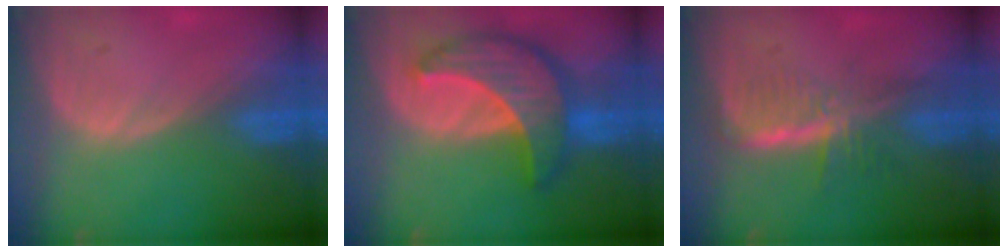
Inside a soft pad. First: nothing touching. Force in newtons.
{"total": 10.0, "press": 10.0, "slide": 0.7}
{"total": 6.0, "press": 5.2, "slide": 2.9}